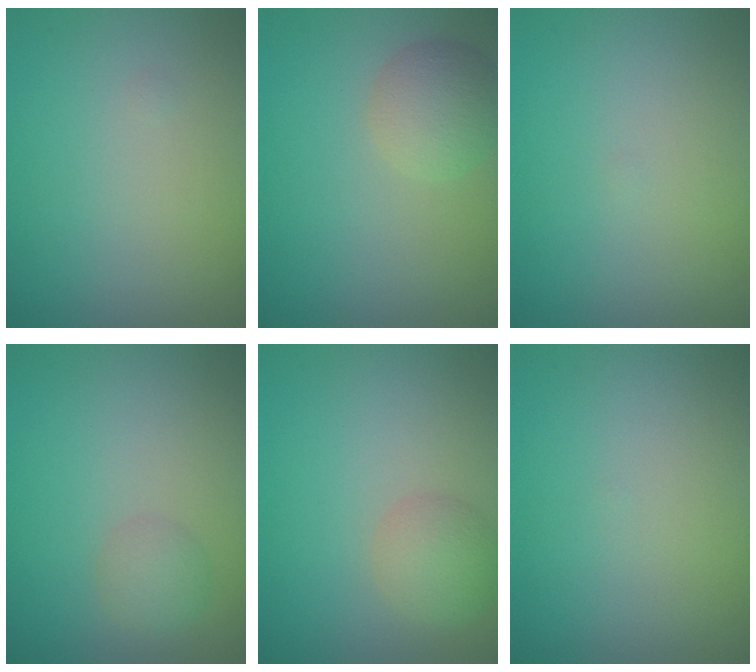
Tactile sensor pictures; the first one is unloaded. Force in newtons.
{"total": 3.2, "press": 3.2, "slide": 0.1}
{"total": 0.0}
{"total": 1.6, "press": 1.6, "slide": 0.1}
{"total": 2.5, "press": 2.5, "slide": 0.1}
{"total": 0.0}